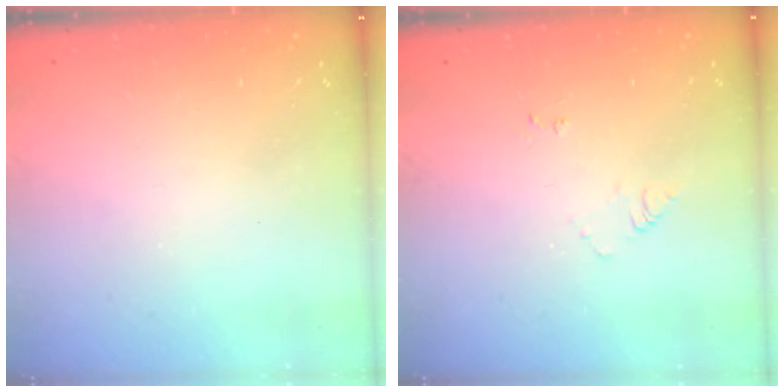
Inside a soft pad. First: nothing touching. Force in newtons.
{"total": 6.0, "press": 6.0, "slide": 0.7}